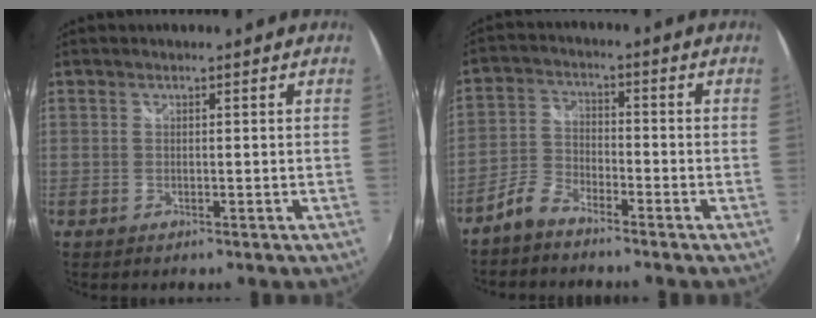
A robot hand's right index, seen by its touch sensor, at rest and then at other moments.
{"total": 5.0, "force": [-4.1, 2.0, 2.1], "torque": [-0.050, 0.012, -0.086]}